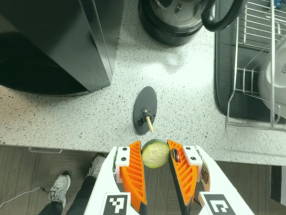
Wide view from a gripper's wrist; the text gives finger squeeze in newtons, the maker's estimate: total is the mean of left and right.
{"total": 10.2, "left": 10.3, "right": 10.1}